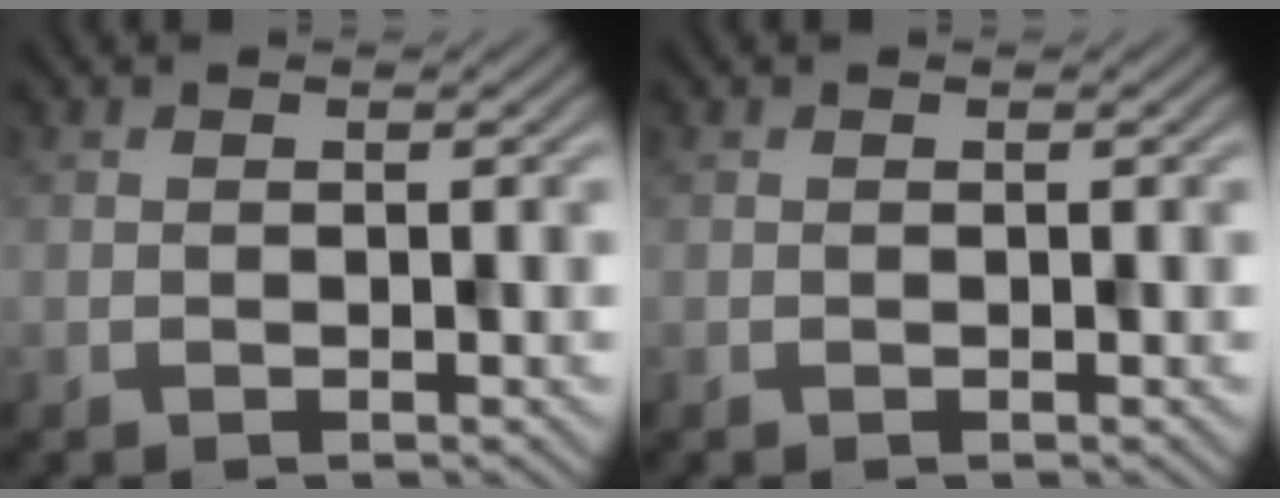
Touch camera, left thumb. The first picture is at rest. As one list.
[{"total": 0.0}]